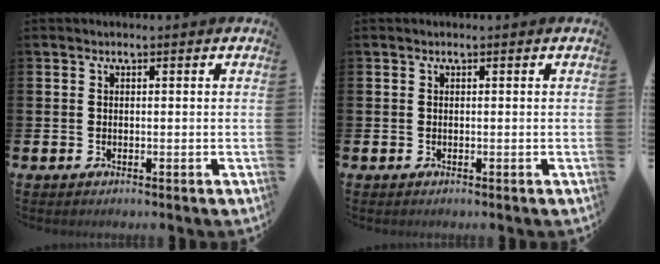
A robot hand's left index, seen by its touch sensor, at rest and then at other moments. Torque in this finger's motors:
{"motor_torque": [-0.01, 0.01, 0.00, -0.01]}